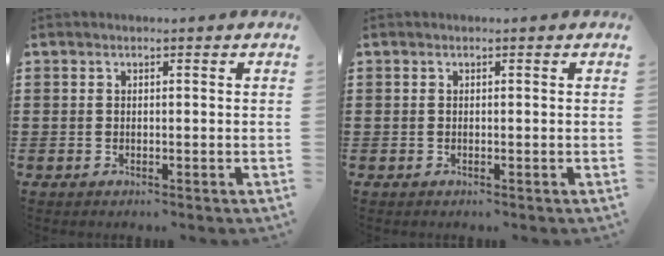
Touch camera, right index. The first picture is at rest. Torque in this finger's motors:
{"motor_torque": [-0.17, 0.23, 0.00, 0.00]}